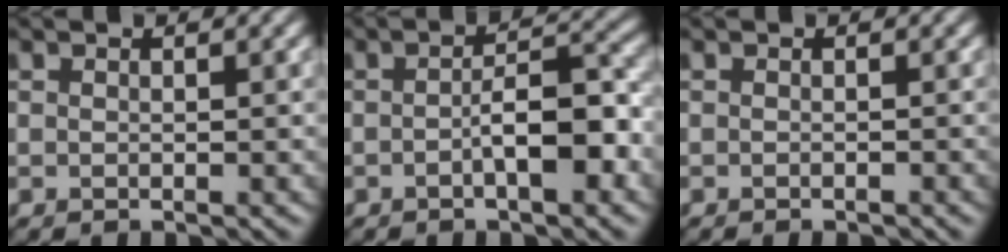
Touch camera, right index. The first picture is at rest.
{"total": 4.4, "force": [-1.2, 1.3, 4.1], "torque": [-0.066, 0.008, -0.022]}
{"total": 0.9, "force": [-0.6, 0.2, 0.6], "torque": [-0.005, -0.003, -0.014]}